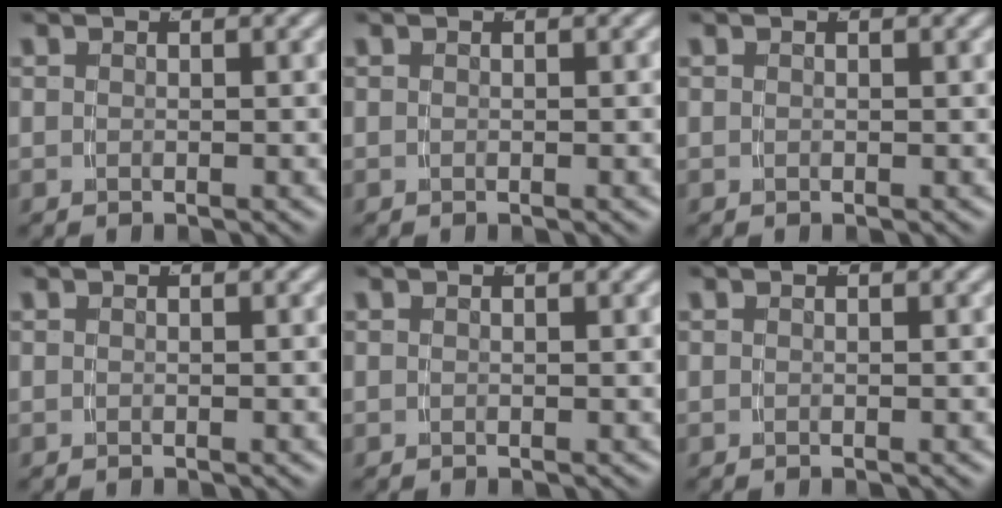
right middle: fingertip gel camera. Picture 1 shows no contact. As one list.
[{"total": 0.0}, {"total": 0.0}, {"total": 0.0}, {"total": 0.0}, {"total": 0.0}]